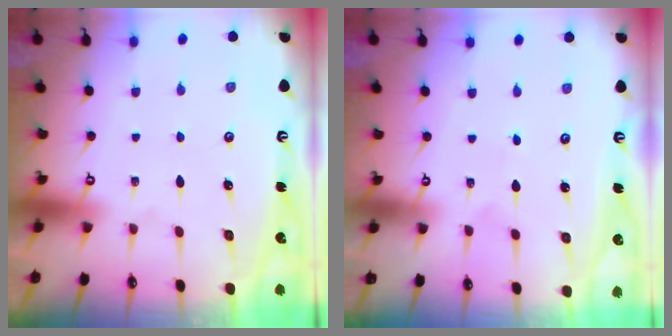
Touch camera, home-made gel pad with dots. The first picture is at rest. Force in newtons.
{"total": 0.5, "press": 0.5, "slide": 0.0}